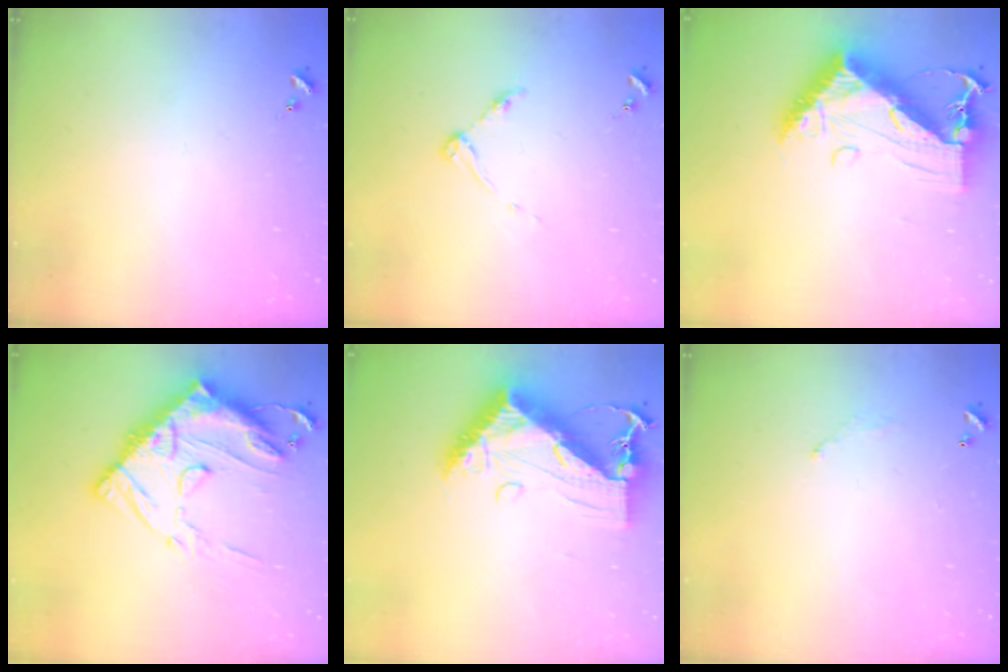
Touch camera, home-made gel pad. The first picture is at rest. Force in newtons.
{"total": 4.9, "press": 4.8, "slide": 0.7}
{"total": 14.1, "press": 14.0, "slide": 1.3}
{"total": 21.5, "press": 21.4, "slide": 2.1}
{"total": 14.1, "press": 14.0, "slide": 1.3}
{"total": 5.2, "press": 5.2, "slide": 0.3}